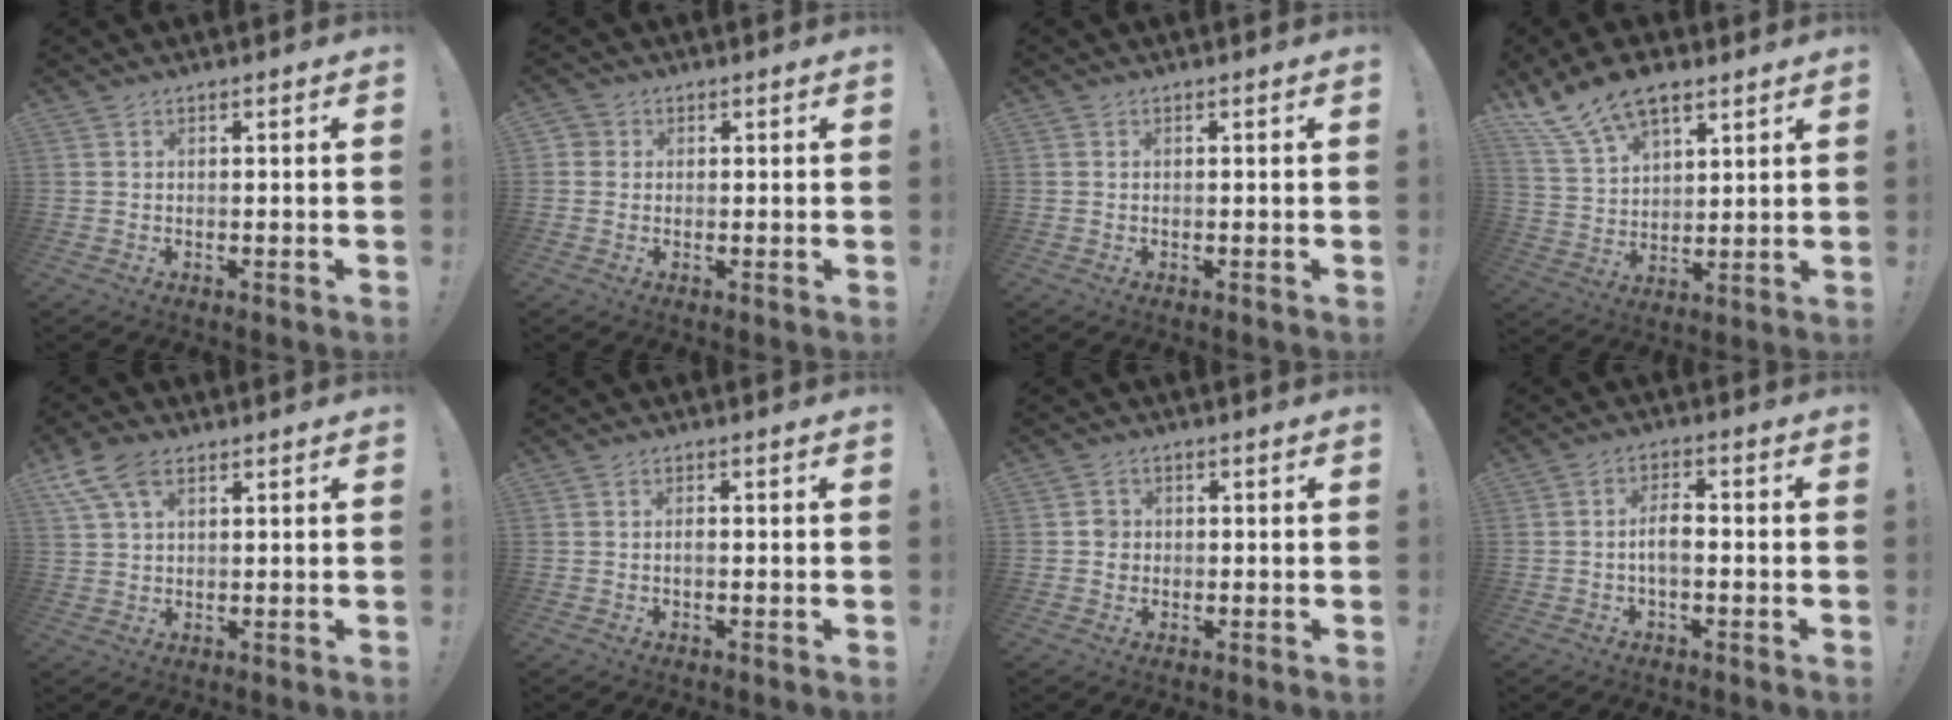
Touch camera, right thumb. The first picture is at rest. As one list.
[{"total": 2.0, "force": [0.2, 1.9, 0.5], "torque": [-0.005, 0.000, 0.004]}, {"total": 0.0}, {"total": 13.8, "force": [9.4, 7.2, 7.2], "torque": [-0.133, -0.052, 0.178]}, {"total": 8.9, "force": [4.5, 4.8, 6.0], "torque": [-0.109, -0.008, 0.087]}, {"total": 1.0, "force": [-0.6, 0.4, 0.7], "torque": [-0.019, 0.005, -0.011]}, {"total": 3.0, "force": [-0.3, 2.7, 1.1], "torque": [-0.005, 0.002, -0.007]}, {"total": 5.5, "force": [-0.9, 2.3, 4.9], "torque": [-0.090, 0.004, -0.019]}]